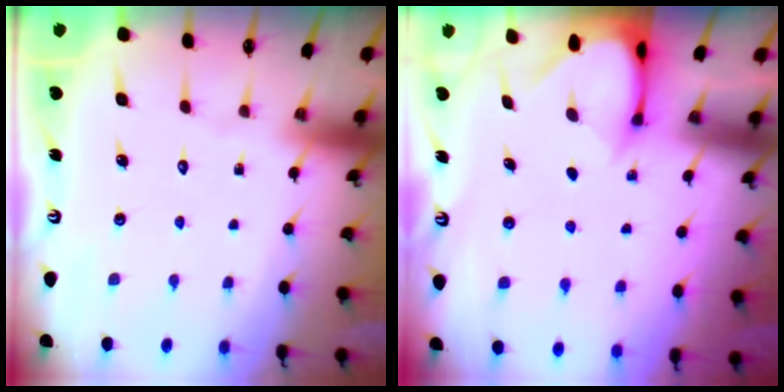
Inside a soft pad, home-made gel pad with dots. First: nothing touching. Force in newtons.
{"total": 3.1, "press": 3.1, "slide": 0.2}